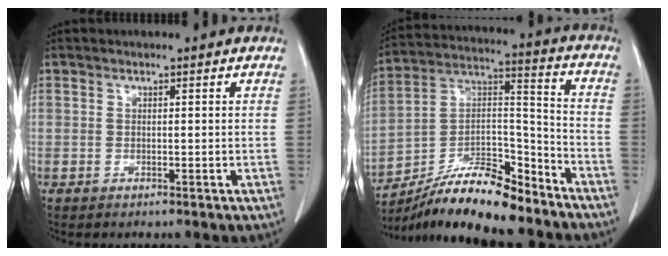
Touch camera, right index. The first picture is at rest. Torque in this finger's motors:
{"motor_torque": [0.53, -0.67, 0.47, 0.08]}